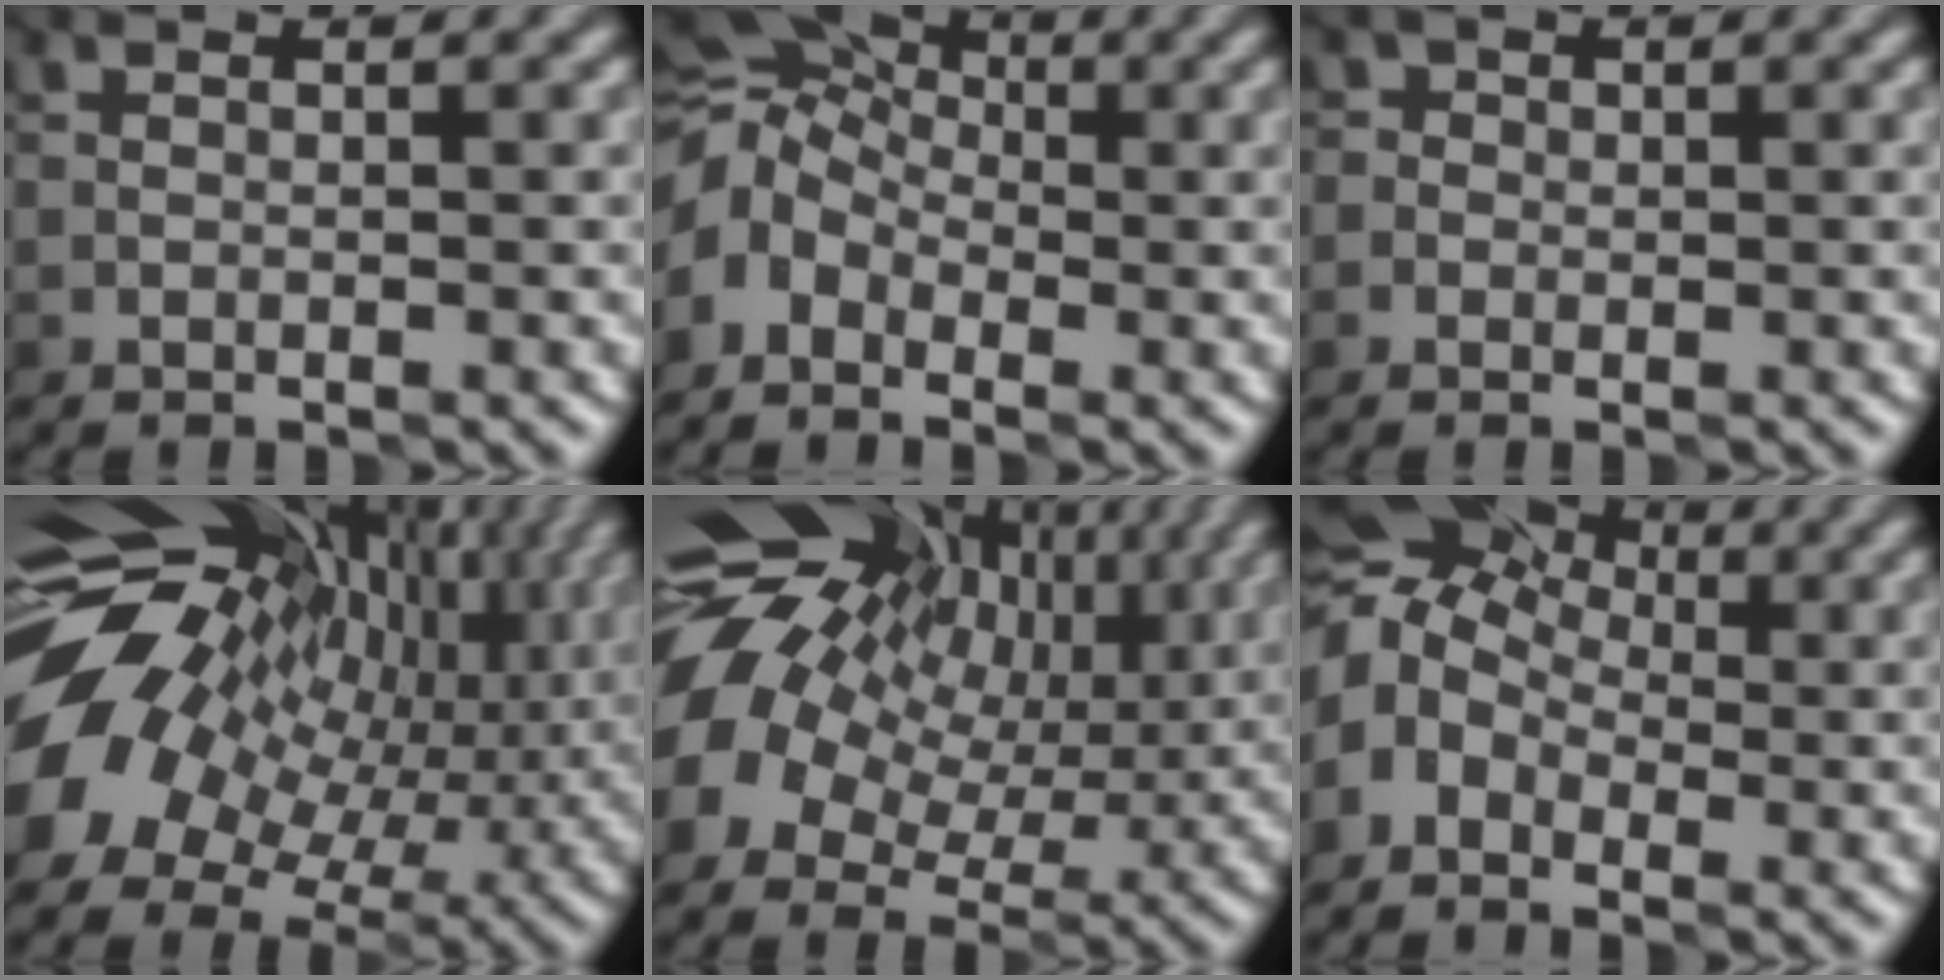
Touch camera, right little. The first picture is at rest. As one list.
[{"total": 5.5, "force": [-1.1, 4.1, 3.6], "torque": [-0.066, 0.011, -0.042]}, {"total": 0.6, "force": [-0.1, 0.5, -0.3], "torque": [0.020, 0.001, -0.008]}, {"total": 16.5, "force": [1.7, 12.0, 11.2], "torque": [-0.205, -0.019, 0.057]}, {"total": 14.6, "force": [2.6, 11.0, 9.2], "torque": [-0.165, 0.005, 0.055]}, {"total": 7.6, "force": [0.1, 5.7, 5.1], "torque": [-0.092, 0.017, -0.014]}]